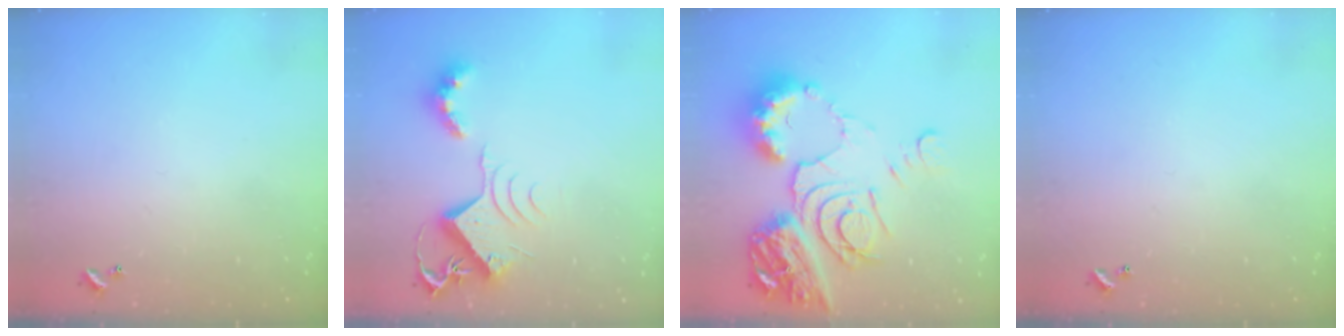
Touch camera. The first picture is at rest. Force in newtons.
{"total": 10.8, "press": 10.8, "slide": 0.4}
{"total": 19.5, "press": 19.4, "slide": 2.4}
{"total": 0.0}